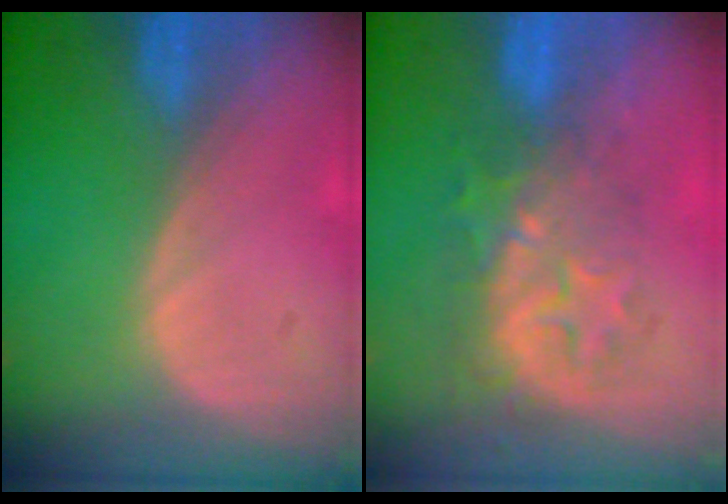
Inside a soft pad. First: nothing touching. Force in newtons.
{"total": 9.0, "press": 8.0, "slide": 4.2}